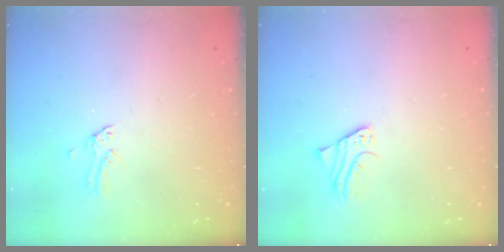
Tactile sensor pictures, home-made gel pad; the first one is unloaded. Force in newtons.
{"total": 1.9, "press": 1.9, "slide": 0.1}